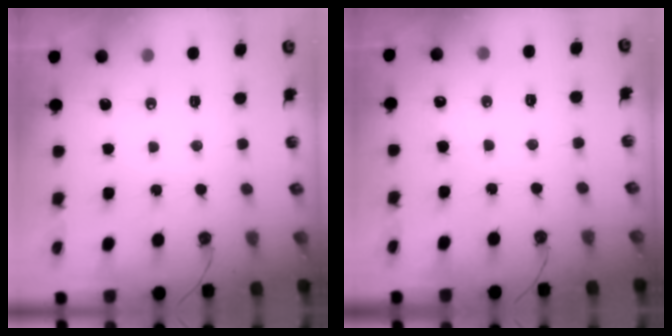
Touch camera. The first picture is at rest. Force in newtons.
{"total": 6.5, "press": 6.4, "slide": 1.0}